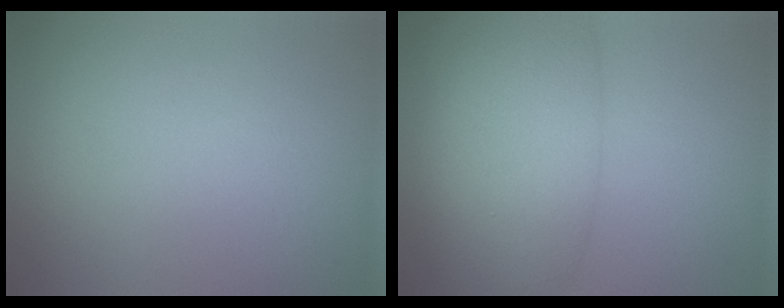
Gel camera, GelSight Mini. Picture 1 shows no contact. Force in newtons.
{"total": 8.8, "press": 8.8, "slide": 0.3}